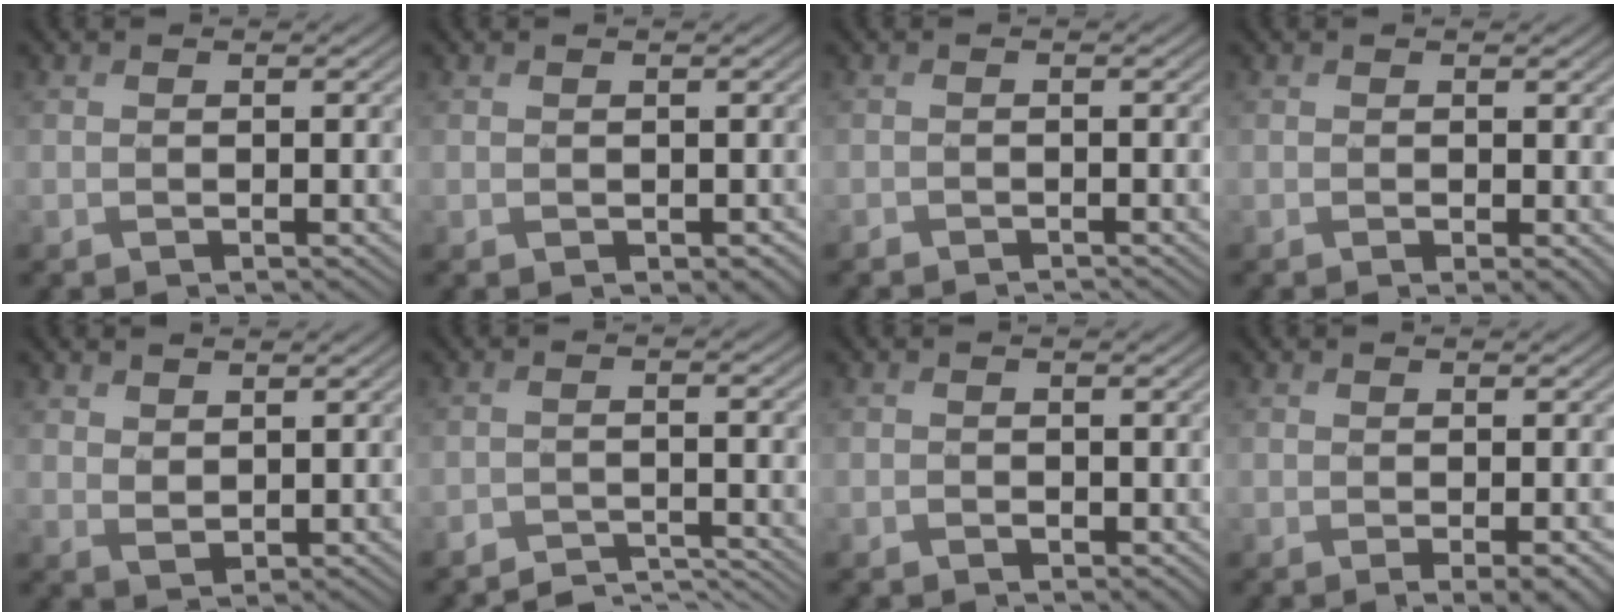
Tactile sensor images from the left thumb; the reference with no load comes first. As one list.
[{"total": 0.8, "force": [0.0, 0.7, 0.5], "torque": [-0.012, -0.004, 0.004]}, {"total": 1.1, "force": [-1.1, 0.1, 0.0], "torque": [0.000, -0.005, -0.023]}, {"total": 1.2, "force": [0.0, 0.7, 1.0], "torque": [-0.016, -0.005, 0.000]}, {"total": 2.7, "force": [1.9, 1.4, 1.2], "torque": [-0.028, -0.005, 0.042]}, {"total": 4.5, "force": [-4.3, 0.6, 1.0], "torque": [-0.020, -0.004, -0.068]}, {"total": 1.1, "force": [-0.2, 0.9, 0.6], "torque": [-0.010, -0.008, -0.004]}, {"total": 1.6, "force": [0.0, 0.2, 1.5], "torque": [-0.025, -0.005, -0.001]}]